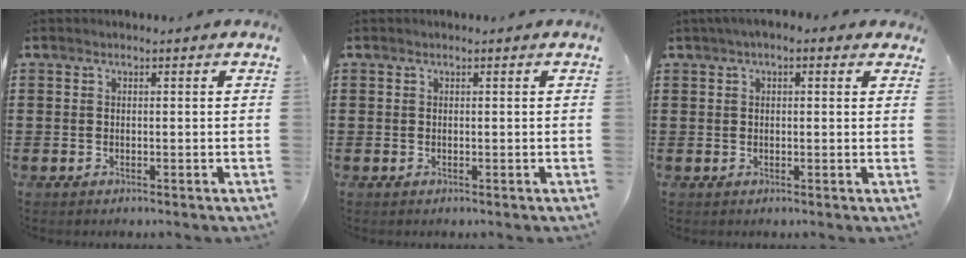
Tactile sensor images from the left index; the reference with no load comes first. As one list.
[{"total": 0.0}, {"total": 1.9, "force": [0.7, 0.9, 1.5], "torque": [-0.030, 0.008, 0.011]}]